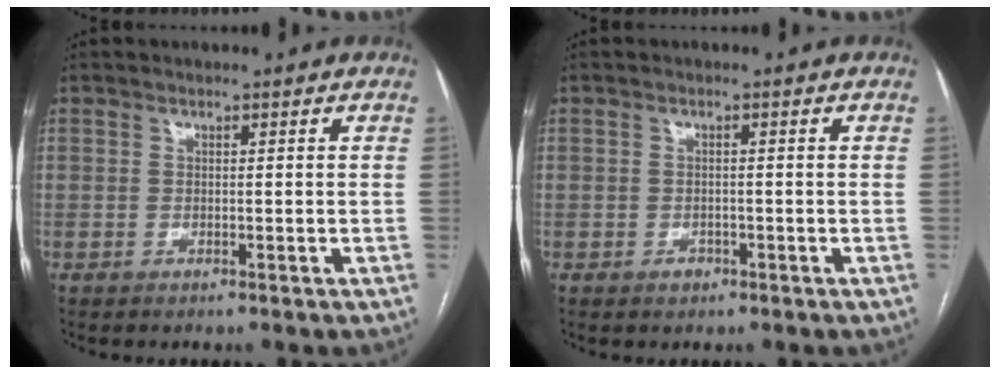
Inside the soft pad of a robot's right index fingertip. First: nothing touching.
{"total": 1.4, "force": [-0.8, 1.1, 0.4], "torque": [-0.005, 0.004, -0.009]}